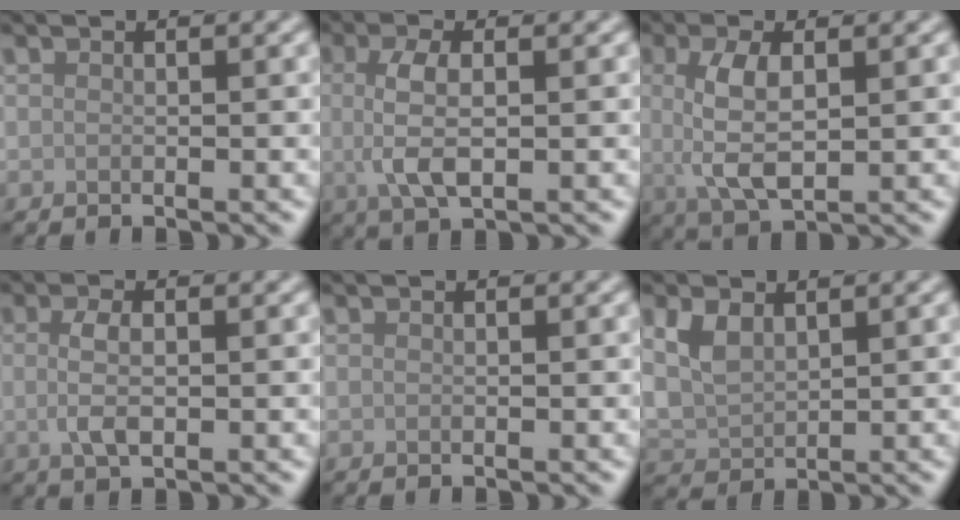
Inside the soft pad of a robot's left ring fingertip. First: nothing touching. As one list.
[{"total": 4.1, "force": [0.1, 1.5, 3.8], "torque": [-0.083, -0.001, 0.001]}, {"total": 4.9, "force": [0.5, 2.1, 4.4], "torque": [-0.096, -0.001, 0.010]}, {"total": 2.7, "force": [0.0, 1.0, 2.5], "torque": [-0.055, -0.002, -0.001]}, {"total": 0.0}, {"total": 3.2, "force": [1.4, 1.9, 2.1], "torque": [-0.050, 0.001, 0.031]}]